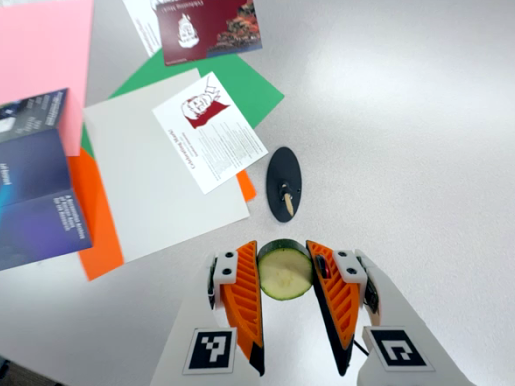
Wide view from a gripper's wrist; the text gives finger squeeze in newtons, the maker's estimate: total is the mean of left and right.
{"total": 10.8, "left": 10.5, "right": 11.1}